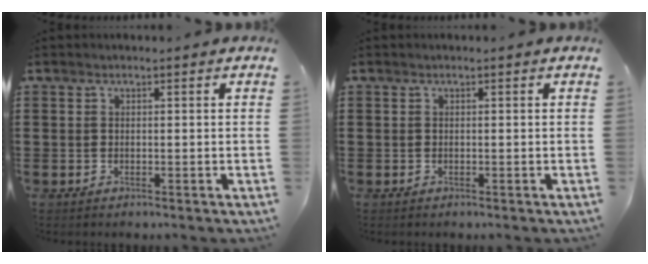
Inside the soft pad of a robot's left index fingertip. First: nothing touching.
{"total": 0.0}